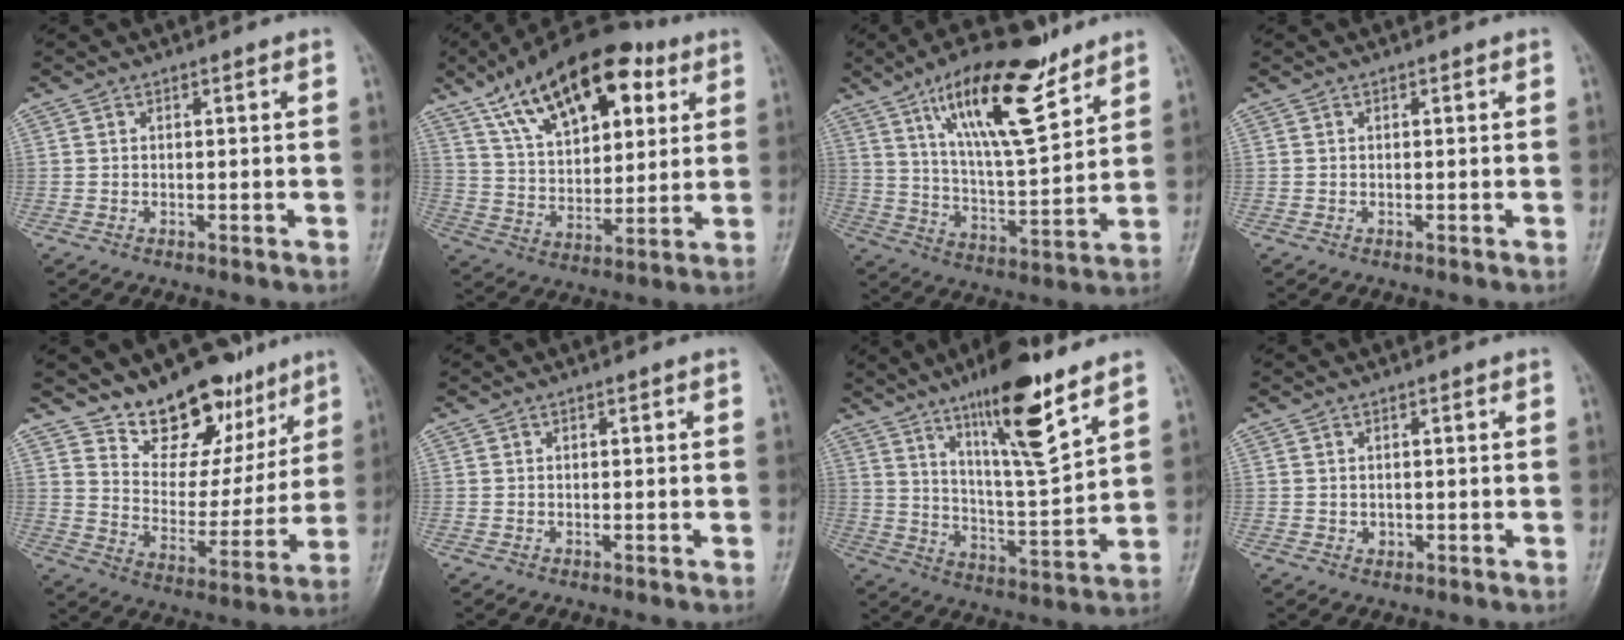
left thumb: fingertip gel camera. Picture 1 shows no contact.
{"total": 22.4, "force": [11.3, 11.2, 15.7], "torque": [-0.220, -0.021, 0.194]}
{"total": 18.7, "force": [11.2, 6.0, 13.7], "torque": [-0.205, -0.054, 0.200]}
{"total": 0.0}
{"total": 16.7, "force": [12.3, 8.9, 6.9], "torque": [-0.038, -0.075, 0.199]}
{"total": 0.0}
{"total": 16.4, "force": [10.3, 3.1, 12.4], "torque": [-0.194, -0.061, 0.182]}
{"total": 1.0, "force": [-0.1, 1.0, 0.3], "torque": [-0.003, 0.000, 0.001]}